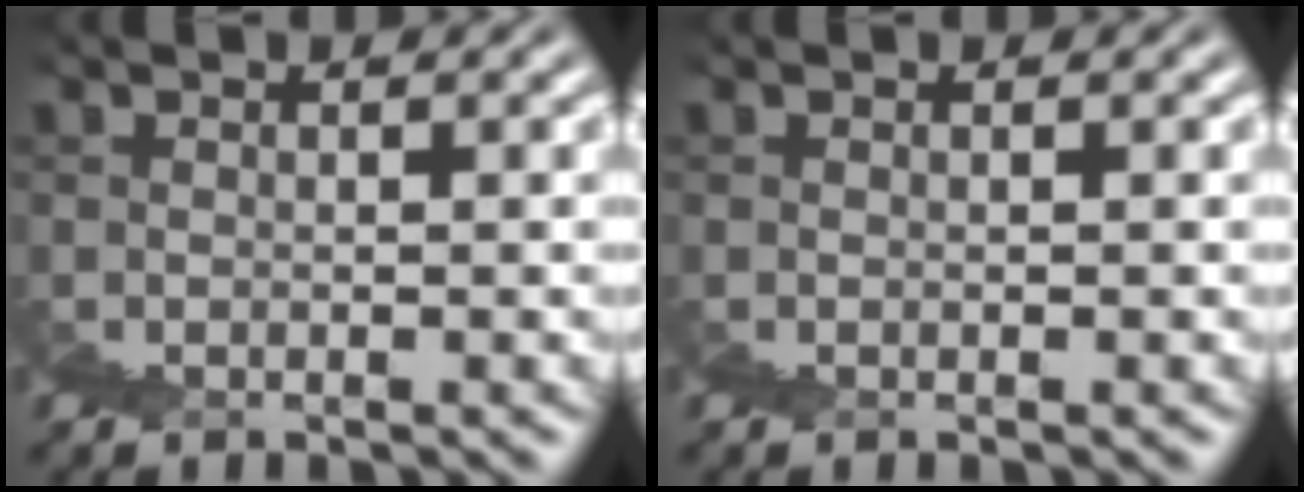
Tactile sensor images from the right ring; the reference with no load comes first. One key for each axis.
{"total": 0.0}